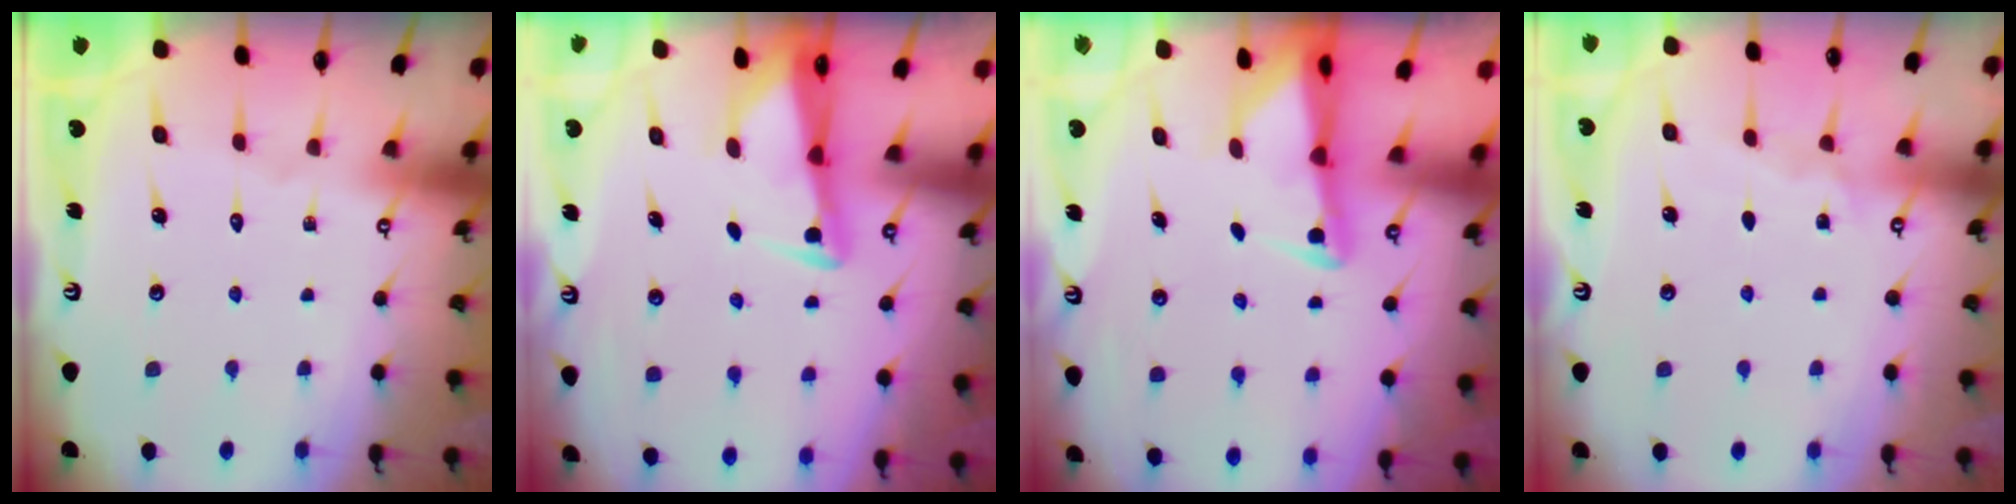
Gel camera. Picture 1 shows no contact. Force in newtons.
{"total": 2.5, "press": 2.5, "slide": 0.5}
{"total": 2.4, "press": 2.3, "slide": 0.5}
{"total": 4.3, "press": 4.3, "slide": 0.3}